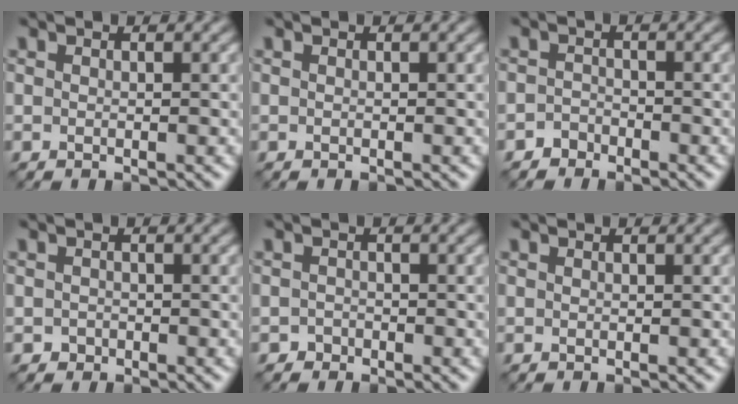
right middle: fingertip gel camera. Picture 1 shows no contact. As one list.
[{"total": 0.0}, {"total": 1.3, "force": [-1.1, 0.7, 0.0], "torque": [0.005, 0.008, -0.019]}, {"total": 0.7, "force": [-0.3, 0.6, 0.0], "torque": [0.004, -0.003, -0.006]}, {"total": 0.8, "force": [-0.6, 0.6, -0.1], "torque": [0.007, 0.001, -0.009]}, {"total": 0.0}]